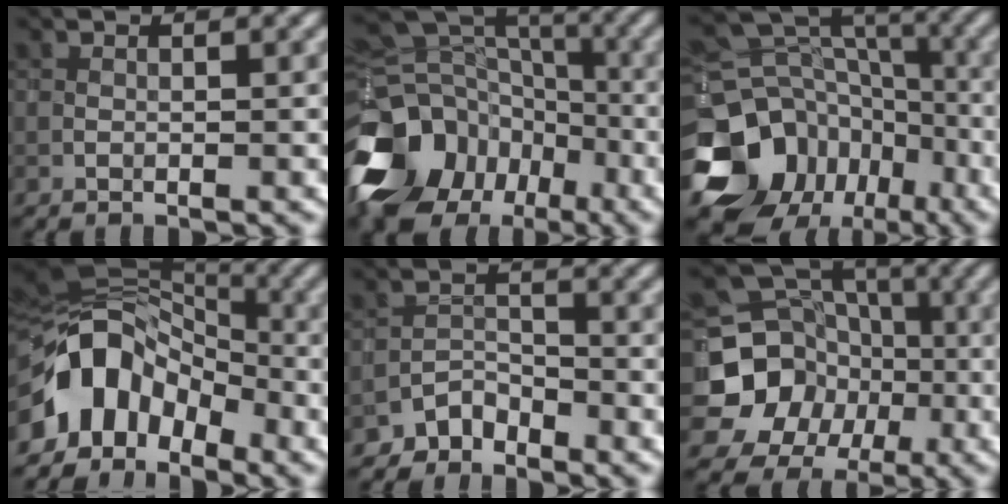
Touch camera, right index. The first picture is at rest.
{"total": 16.3, "force": [-8.3, 12.3, 6.7], "torque": [-0.175, -0.009, -0.128]}
{"total": 15.5, "force": [-6.6, 12.6, 6.0], "torque": [-0.156, -0.004, -0.109]}
{"total": 9.2, "force": [-4.2, 6.2, 5.4], "torque": [-0.086, 0.010, -0.087]}
{"total": 2.3, "force": [-2.0, 1.1, -0.1], "torque": [0.014, 0.012, -0.042]}
{"total": 11.7, "force": [-2.4, 10.8, 3.8], "torque": [-0.082, -0.013, -0.060]}